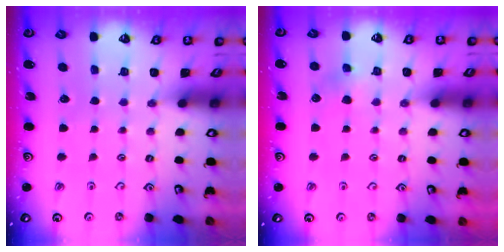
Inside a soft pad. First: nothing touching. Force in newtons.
{"total": 3.8, "press": 3.7, "slide": 0.7}